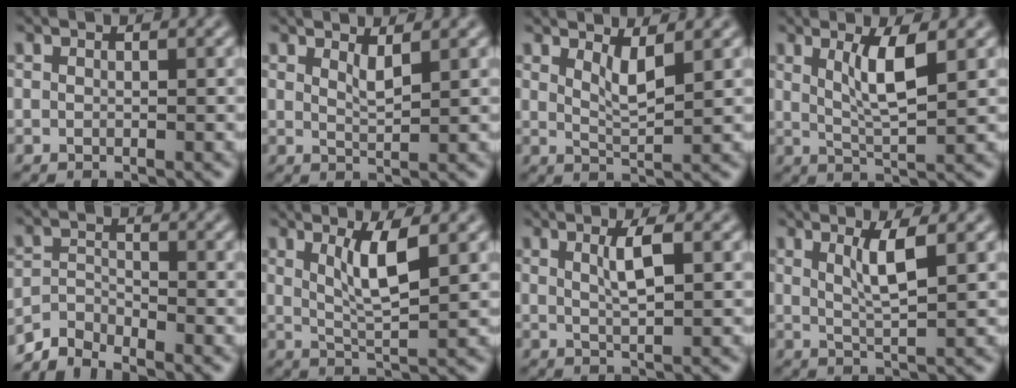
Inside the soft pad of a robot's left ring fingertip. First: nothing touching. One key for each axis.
{"total": 1.4, "fx": 1.0, "fy": 0.2, "fz": 1.0, "tx": -0.021, "ty": -0.004, "tz": 0.018}
{"total": 2.3, "fx": 1.4, "fy": 0.5, "fz": 1.8, "tx": -0.031, "ty": -0.010, "tz": 0.027}
{"total": 3.9, "fx": 1.4, "fy": 0.8, "fz": 3.6, "tx": -0.067, "ty": -0.005, "tz": 0.029}
{"total": 3.1, "fx": -2.9, "fy": 0.8, "fz": 0.6, "tx": -0.008, "ty": 0.003, "tz": -0.068}
{"total": 3.9, "fx": 1.5, "fy": 0.8, "fz": 3.5, "tx": -0.066, "ty": -0.006, "tz": 0.031}
{"total": 2.6, "fx": 0.9, "fy": 0.6, "fz": 2.3, "tx": -0.039, "ty": 0.000, "tz": 0.015}
{"total": 3.0, "fx": 1.2, "fy": 0.6, "fz": 2.7, "tx": -0.047, "ty": -0.004, "tz": 0.024}